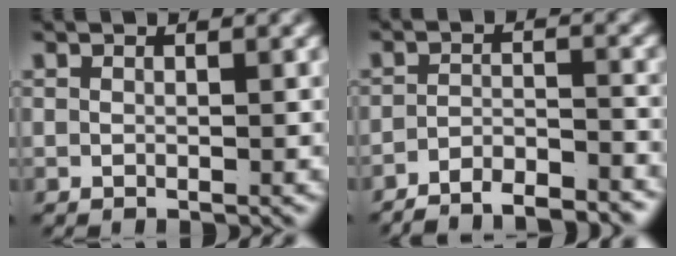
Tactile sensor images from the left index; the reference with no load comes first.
{"total": 5.8, "force": [-5.5, 1.1, 1.4], "torque": [-0.014, -0.021, -0.089]}